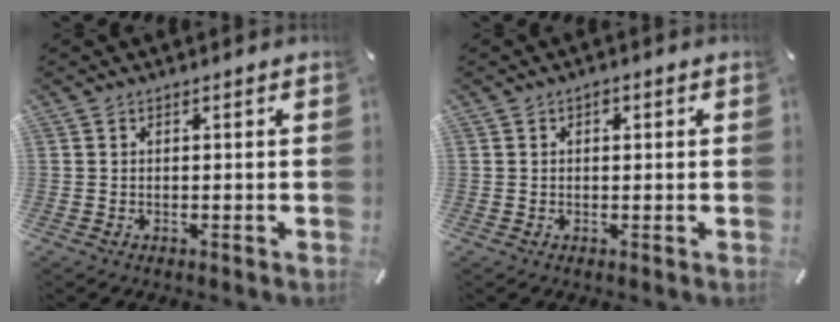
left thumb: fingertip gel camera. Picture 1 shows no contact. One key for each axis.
{"total": 1.2, "fx": 0.3, "fy": 0.9, "fz": 0.8, "tx": -0.017, "ty": 0.007, "tz": 0.004}